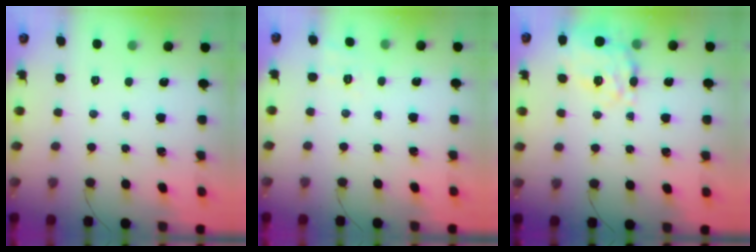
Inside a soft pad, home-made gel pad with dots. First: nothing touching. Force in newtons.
{"total": 2.3, "press": 0.9, "slide": 2.1}
{"total": 13.6, "press": 13.0, "slide": 4.2}